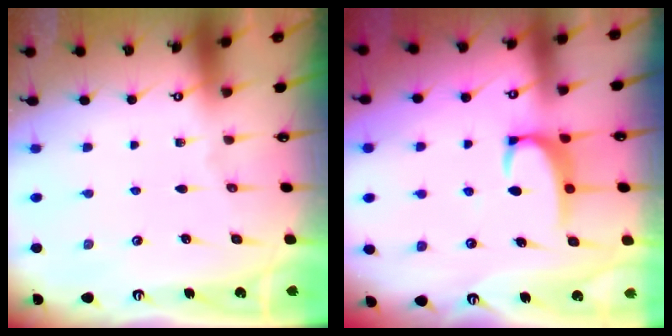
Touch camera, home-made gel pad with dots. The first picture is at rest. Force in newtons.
{"total": 3.0, "press": 3.0, "slide": 0.5}